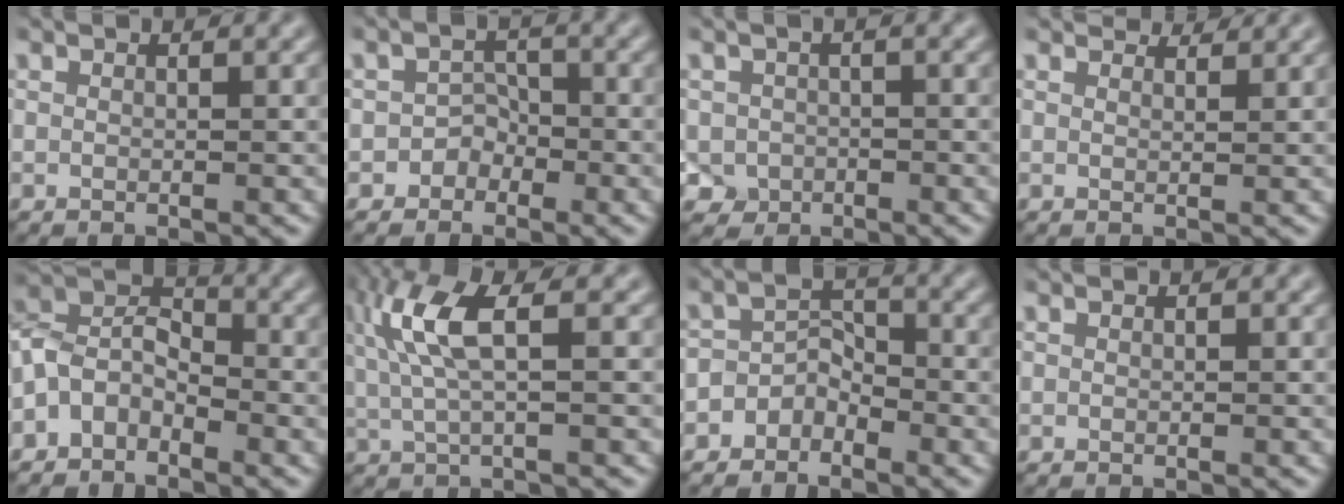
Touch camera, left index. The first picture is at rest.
{"total": 1.8, "force": [-1.2, 1.3, 0.2], "torque": [0.004, 0.008, -0.020]}
{"total": 2.1, "force": [-0.8, 1.9, 0.6], "torque": [-0.008, -0.007, -0.015]}
{"total": 2.9, "force": [2.8, 0.3, 0.5], "torque": [-0.015, 0.001, 0.033]}
{"total": 4.1, "force": [-2.4, 2.7, 2.0], "torque": [-0.039, 0.008, -0.059]}
{"total": 5.8, "force": [1.7, 1.5, 5.3], "torque": [-0.119, 0.006, 0.037]}
{"total": 2.4, "force": [-1.9, 1.4, 0.7], "torque": [-0.008, 0.012, -0.036]}
{"total": 0.0}